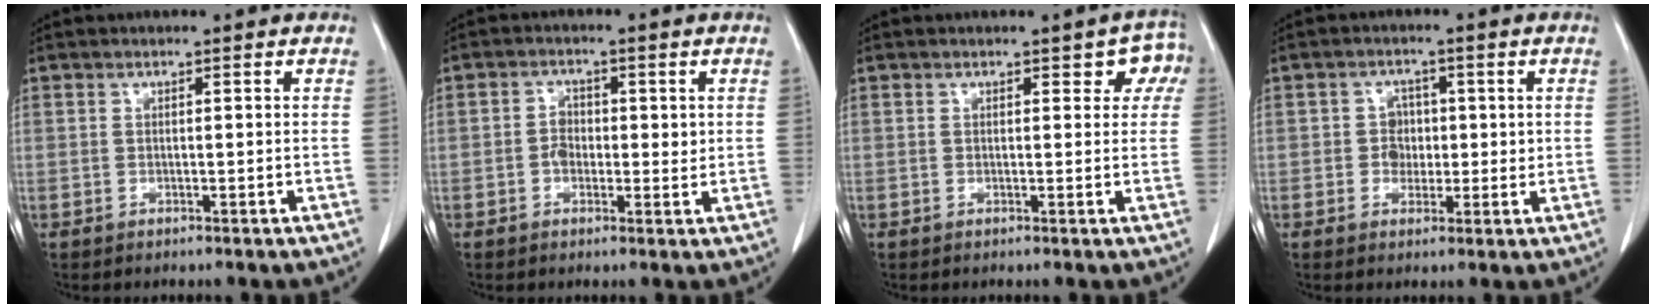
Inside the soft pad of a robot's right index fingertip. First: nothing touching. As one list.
[{"total": 3.4, "force": [0.0, 2.4, 2.3], "torque": [-0.036, 0.006, -0.003]}, {"total": 3.5, "force": [1.8, 2.1, 2.1], "torque": [-0.008, 0.007, 0.010]}, {"total": 3.2, "force": [0.1, 3.0, 1.3], "torque": [-0.013, 0.009, 0.002]}]